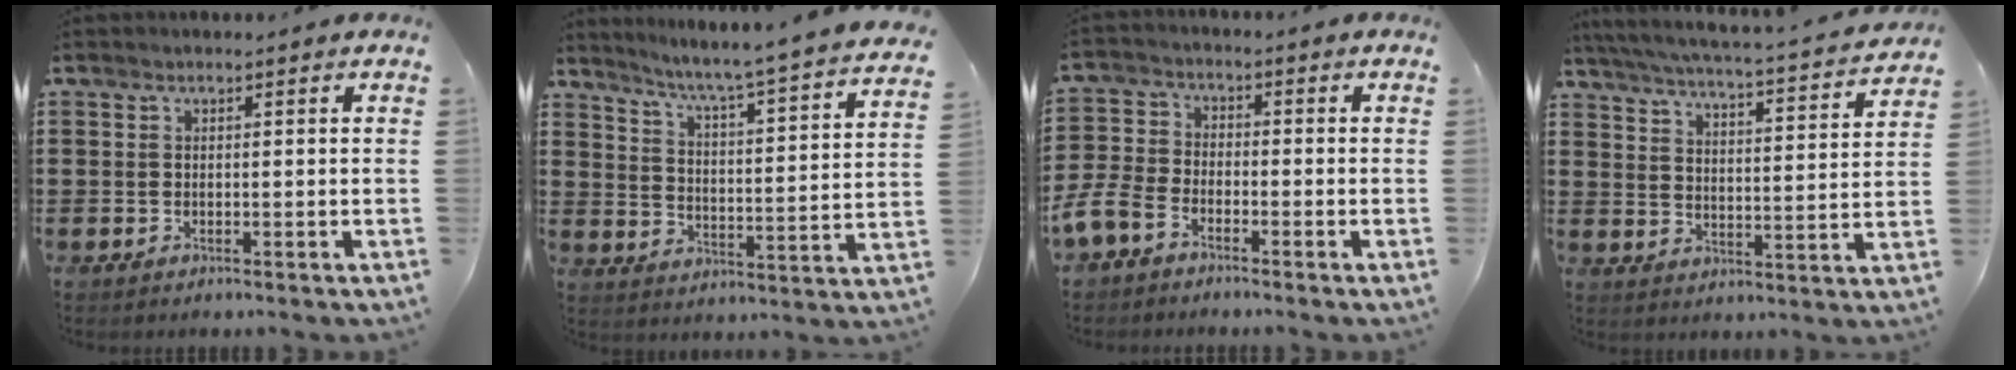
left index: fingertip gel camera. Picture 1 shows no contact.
{"total": 4.6, "force": [4.0, -1.3, 2.0], "torque": [-0.059, -0.047, 0.052]}
{"total": 5.0, "force": [-4.0, 2.1, 2.1], "torque": [-0.079, -0.006, -0.090]}
{"total": 4.0, "force": [3.7, -0.4, 1.5], "torque": [-0.052, -0.035, 0.052]}